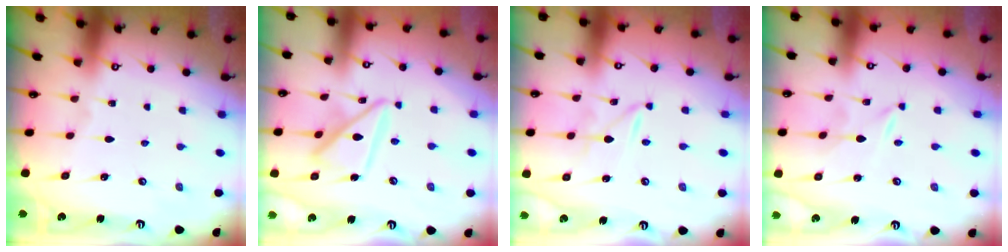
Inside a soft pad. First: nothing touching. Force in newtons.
{"total": 14.1, "press": 14.0, "slide": 1.4}
{"total": 1.6, "press": 1.6, "slide": 0.1}
{"total": 0.0}